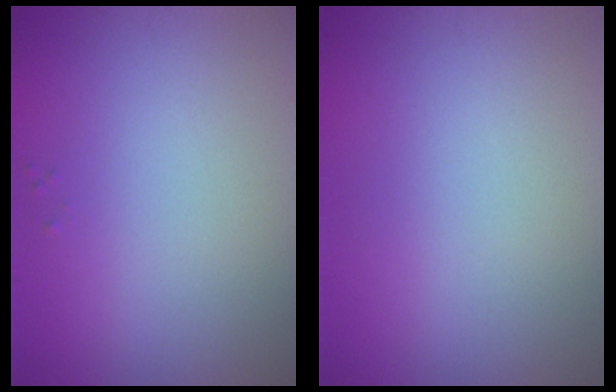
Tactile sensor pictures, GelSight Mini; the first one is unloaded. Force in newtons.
{"total": 0.0}